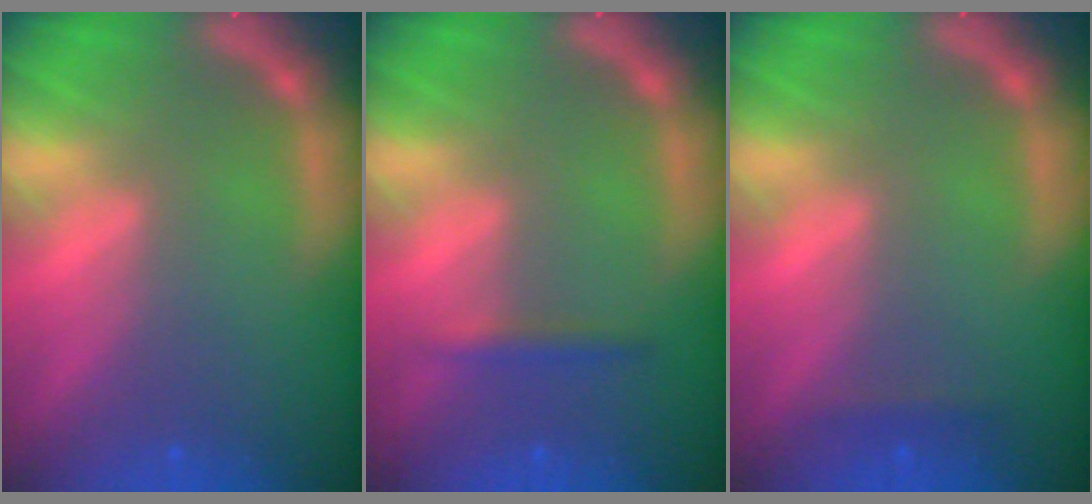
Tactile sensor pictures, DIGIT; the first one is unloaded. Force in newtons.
{"total": 1.4}
{"total": 0.9}